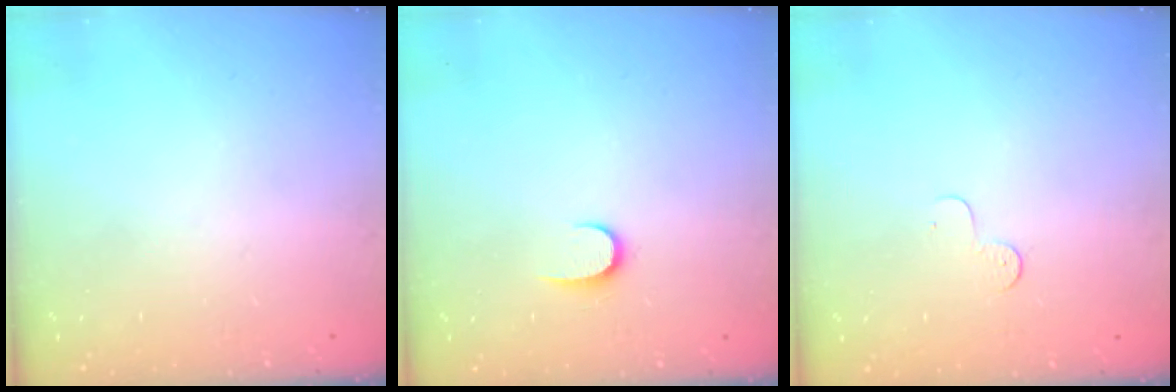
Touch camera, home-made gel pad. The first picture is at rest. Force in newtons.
{"total": 5.4, "press": 5.4, "slide": 0.5}
{"total": 3.6, "press": 3.5, "slide": 0.3}